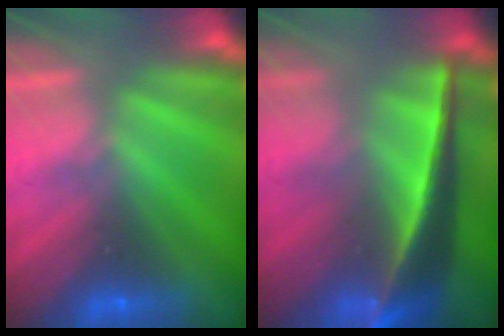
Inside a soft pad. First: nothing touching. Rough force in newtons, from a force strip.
{"total": 7.6}